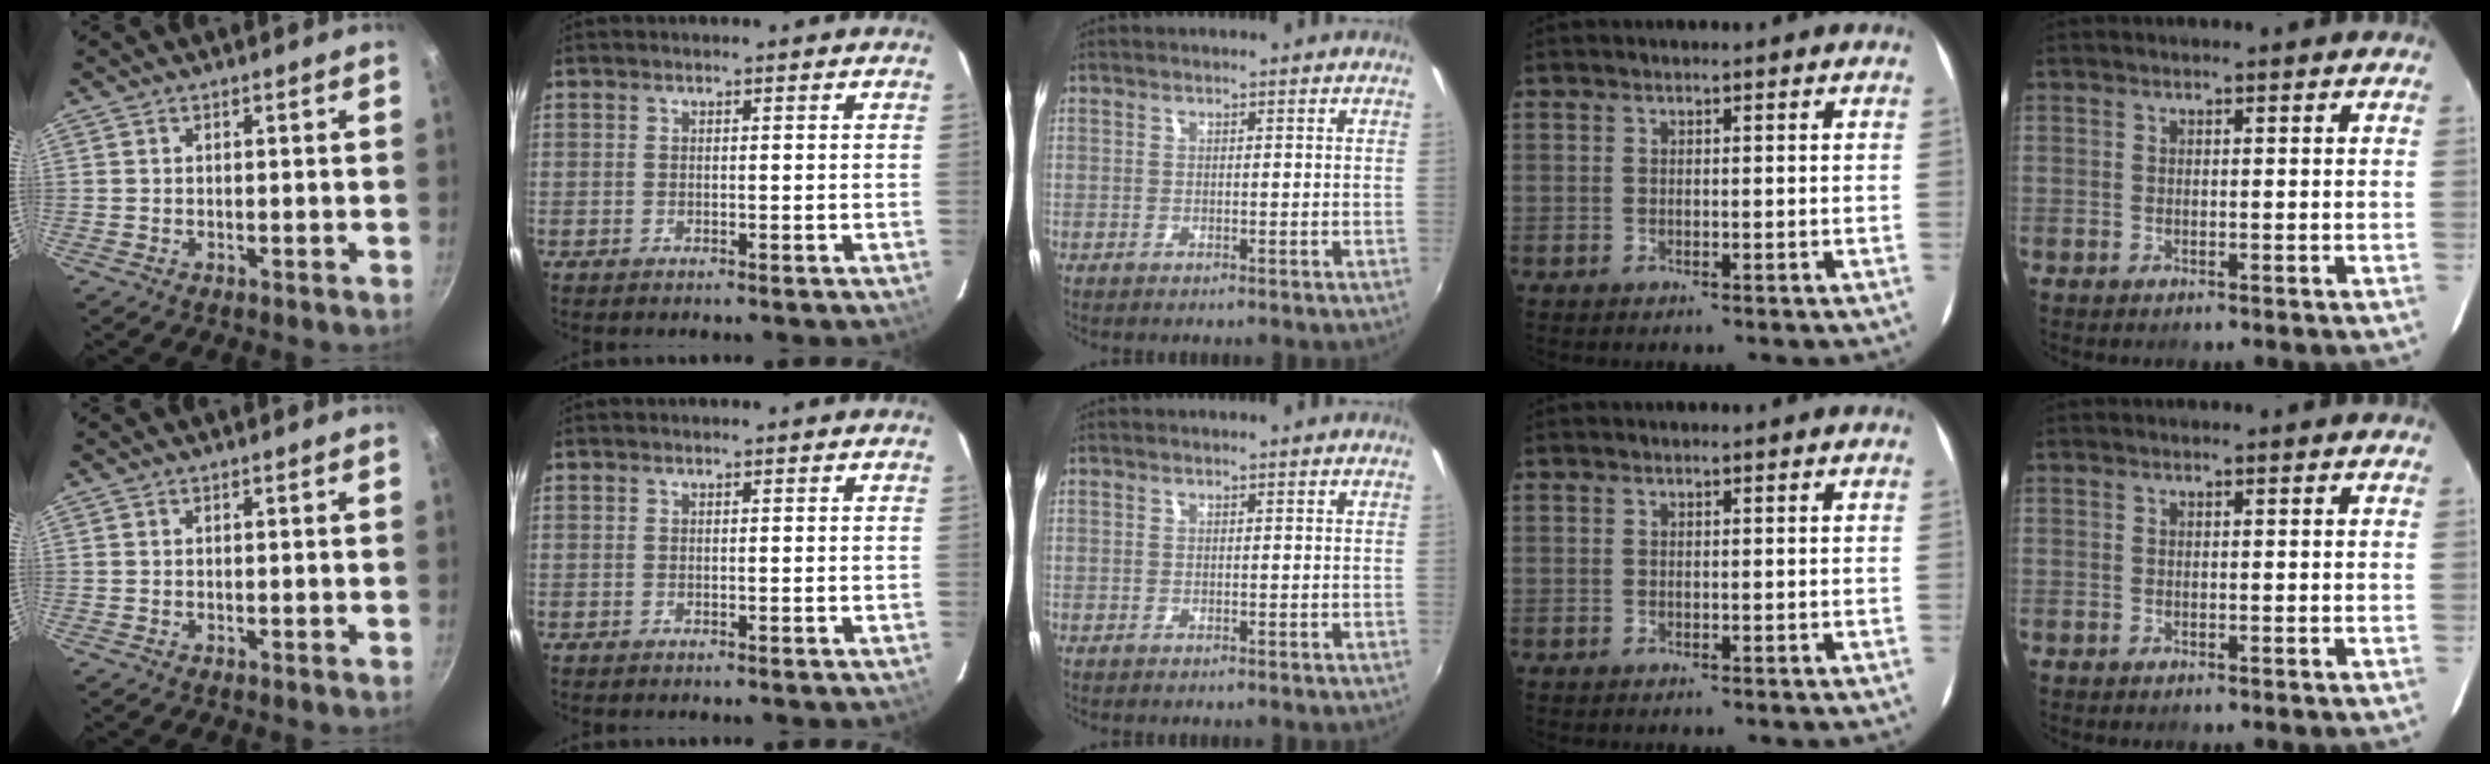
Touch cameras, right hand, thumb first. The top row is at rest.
{}